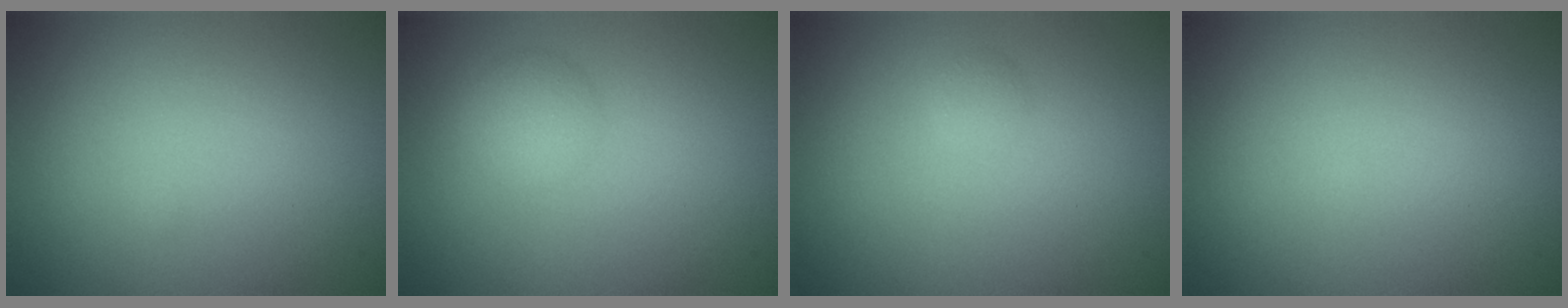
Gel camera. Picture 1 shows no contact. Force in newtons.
{"total": 2.1, "press": 2.1, "slide": 0.1}
{"total": 0.7, "press": 0.7, "slide": 0.0}
{"total": 0.0}